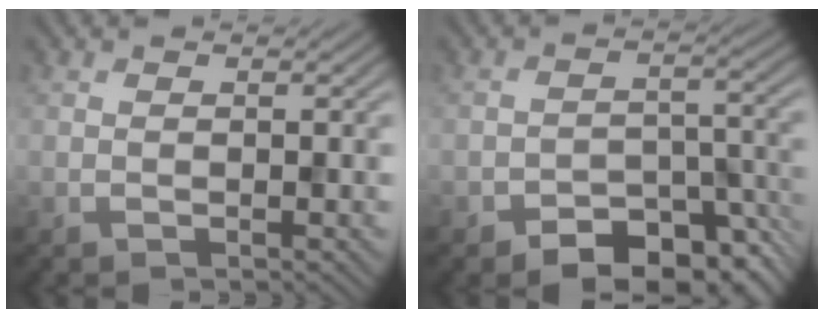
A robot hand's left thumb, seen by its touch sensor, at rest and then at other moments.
{"total": 8.5, "force": [-5.7, 4.3, 4.5], "torque": [-0.053, -0.009, -0.094]}